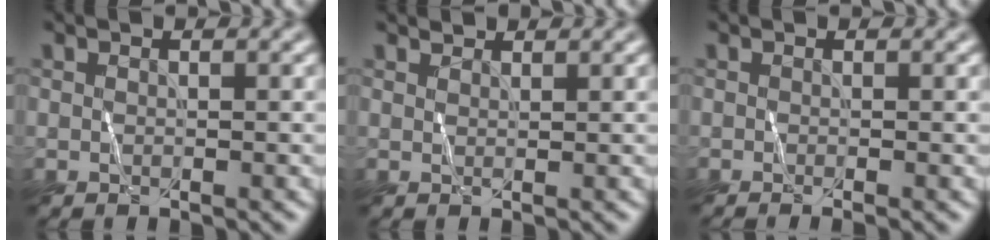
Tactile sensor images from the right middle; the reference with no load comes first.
{"total": 1.0, "force": [1.0, 0.0, 0.0], "torque": [-0.006, 0.006, 0.019]}
{"total": 0.5, "force": [-0.4, -0.1, 0.4], "torque": [-0.003, -0.005, -0.008]}